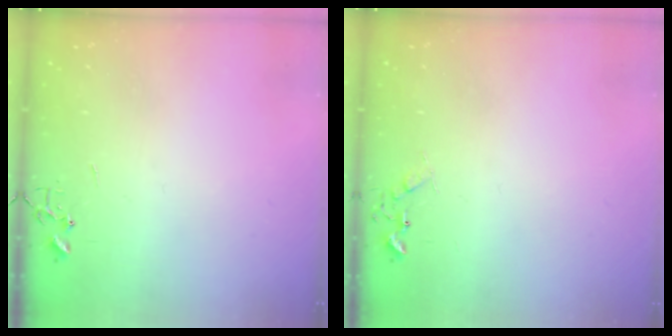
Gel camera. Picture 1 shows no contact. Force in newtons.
{"total": 6.9, "press": 6.9, "slide": 0.5}